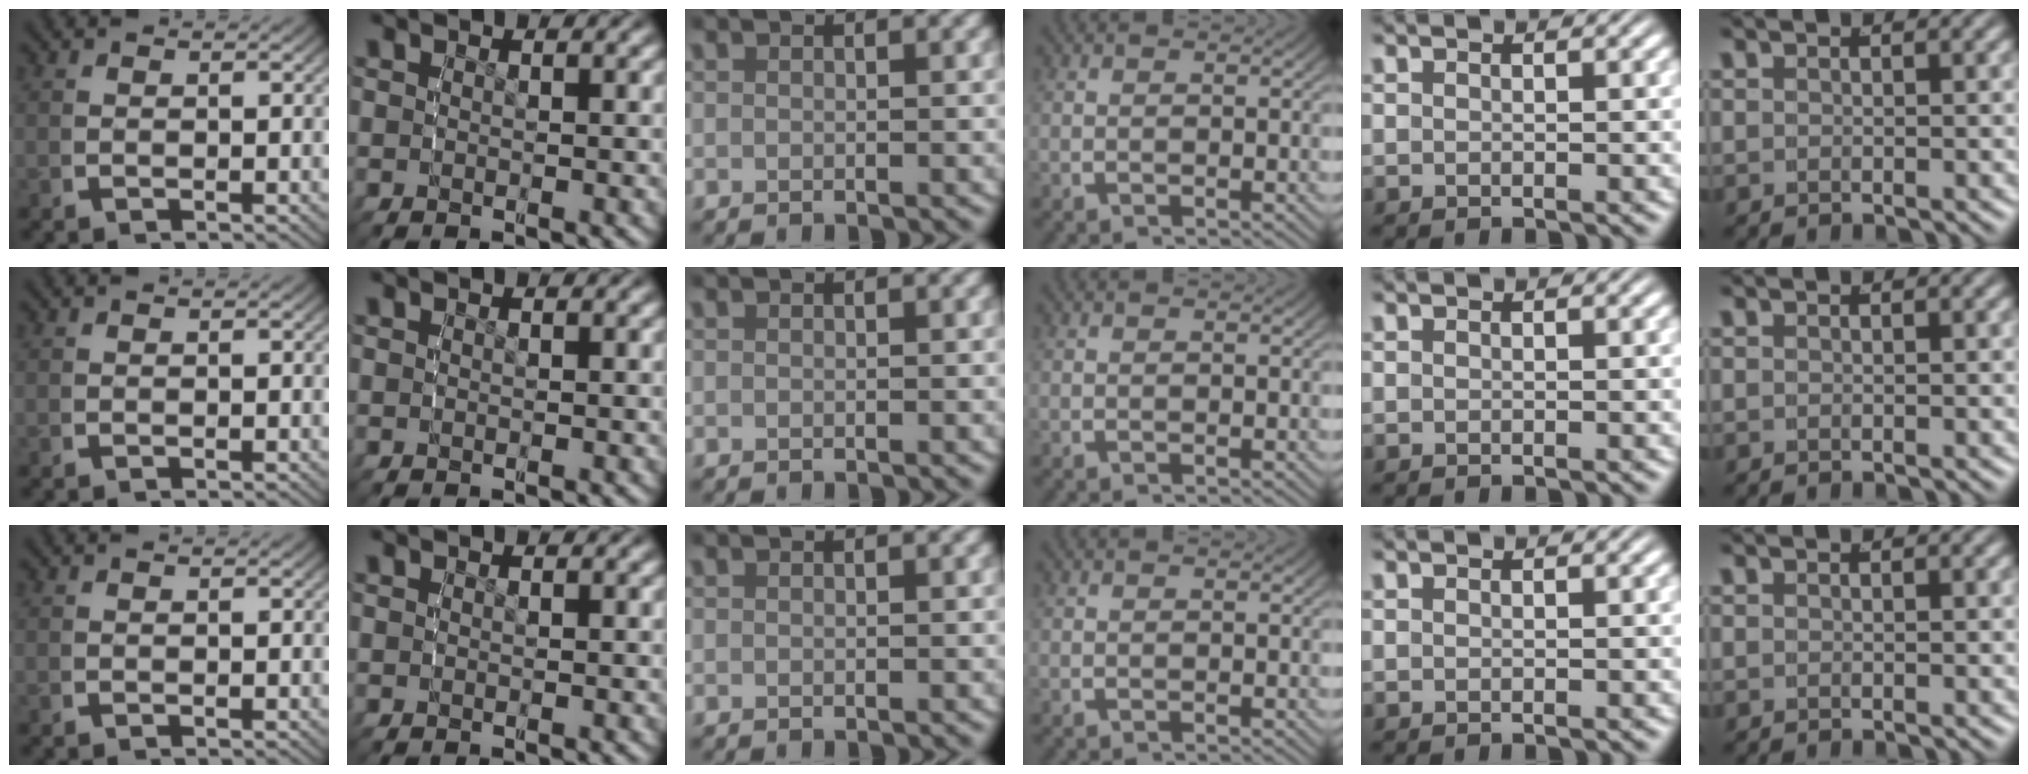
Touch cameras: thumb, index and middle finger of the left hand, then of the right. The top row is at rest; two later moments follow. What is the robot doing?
{"motion": "reach", "object": "paper"}